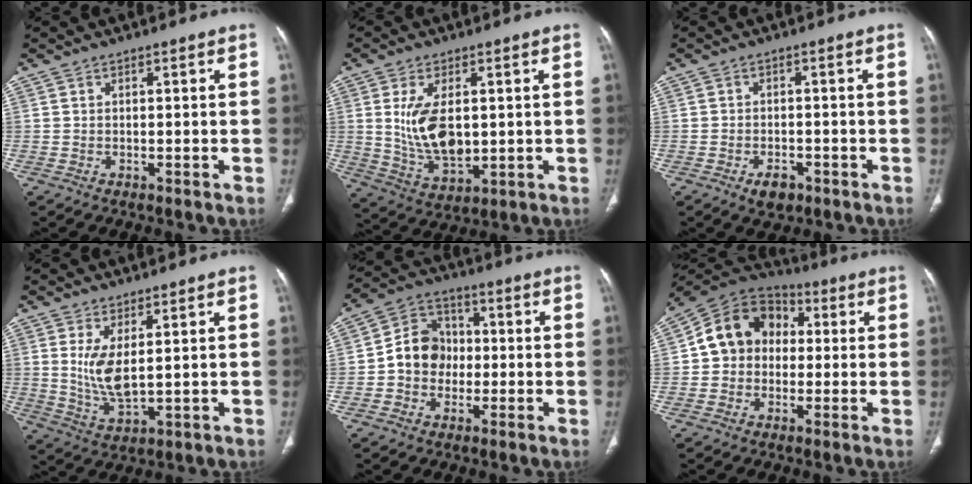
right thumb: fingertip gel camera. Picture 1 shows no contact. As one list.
[{"total": 11.3, "force": [1.4, 6.1, 9.5], "torque": [-0.167, -0.019, 0.042]}, {"total": 3.7, "force": [-2.0, 2.2, 2.1], "torque": [-0.027, 0.006, -0.026]}, {"total": 7.0, "force": [1.7, 2.6, 6.3], "torque": [-0.128, -0.026, 0.045]}, {"total": 9.6, "force": [-0.9, 8.3, 4.7], "torque": [-0.052, 0.031, -0.030]}, {"total": 12.8, "force": [1.2, 10.7, 6.9], "torque": [-0.090, 0.031, 0.006]}]